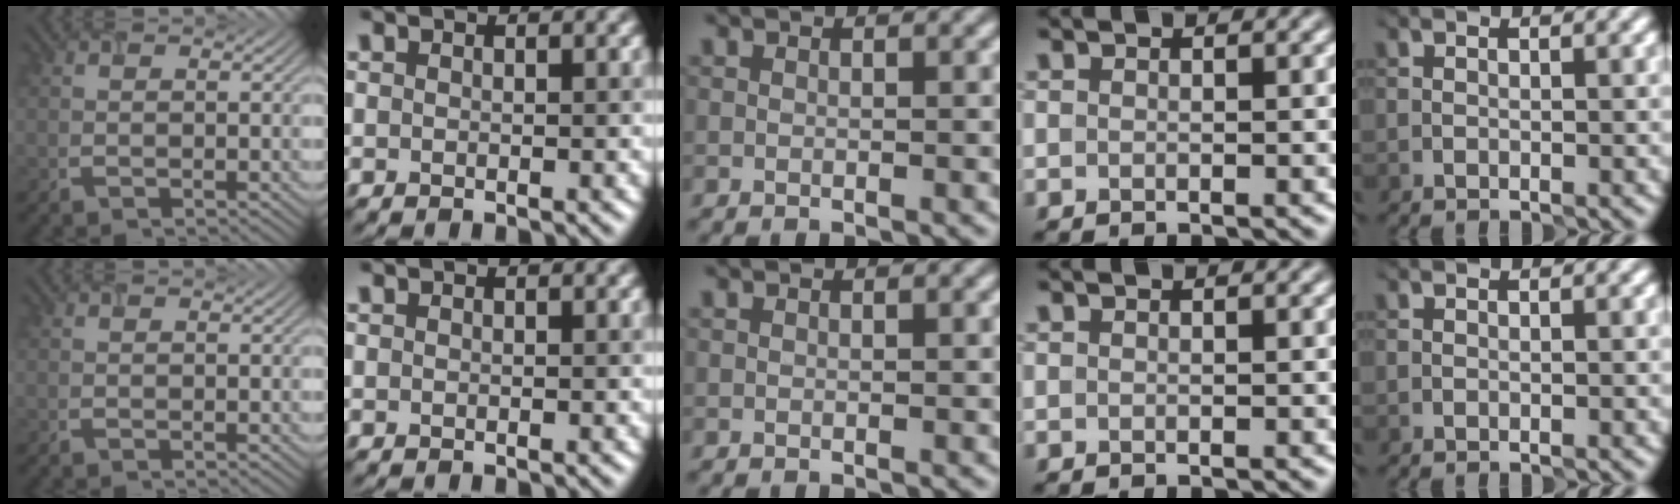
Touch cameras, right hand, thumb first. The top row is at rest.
{}